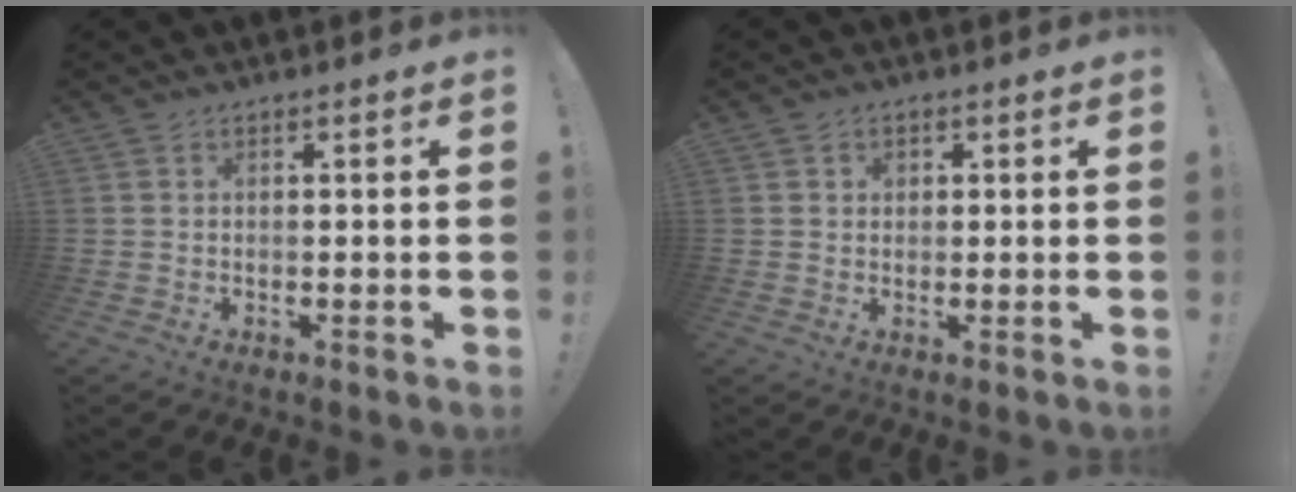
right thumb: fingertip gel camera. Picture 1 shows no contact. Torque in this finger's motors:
{"motor_torque": [-0.36, 0.23, -0.12, -0.06, 0.12]}